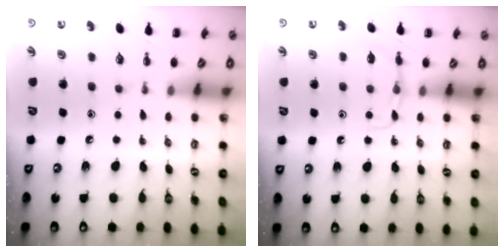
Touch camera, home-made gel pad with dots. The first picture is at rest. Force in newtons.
{"total": 6.2, "press": 6.1, "slide": 1.5}